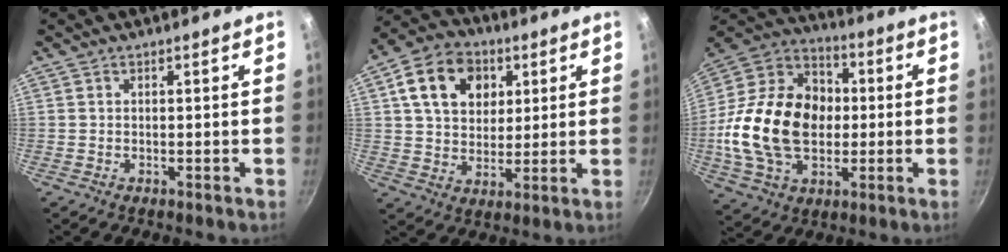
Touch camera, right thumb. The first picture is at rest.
{"total": 14.1, "force": [4.8, 10.6, 7.9], "torque": [-0.110, -0.001, 0.074]}
{"total": 24.7, "force": [-1.2, 17.6, 17.3], "torque": [-0.291, 0.031, -0.026]}